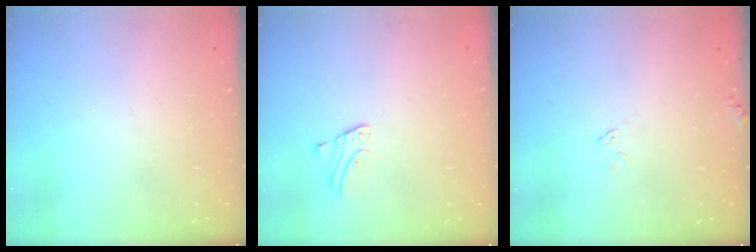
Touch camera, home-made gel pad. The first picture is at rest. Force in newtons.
{"total": 1.4, "press": 1.4, "slide": 0.1}
{"total": 4.9, "press": 4.8, "slide": 0.3}